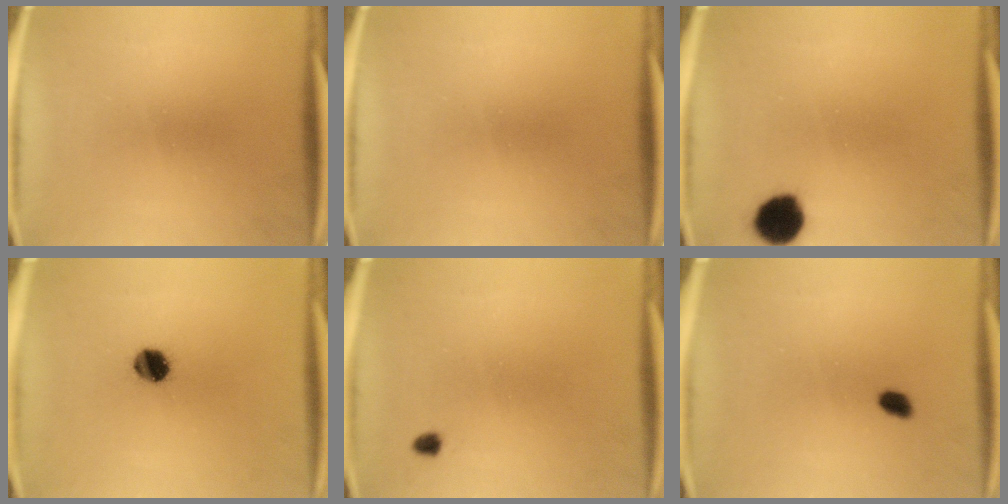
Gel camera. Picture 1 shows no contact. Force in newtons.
{"total": 0.0}
{"total": 7.3}
{"total": 5.9}
{"total": 1.0}
{"total": 1.4}